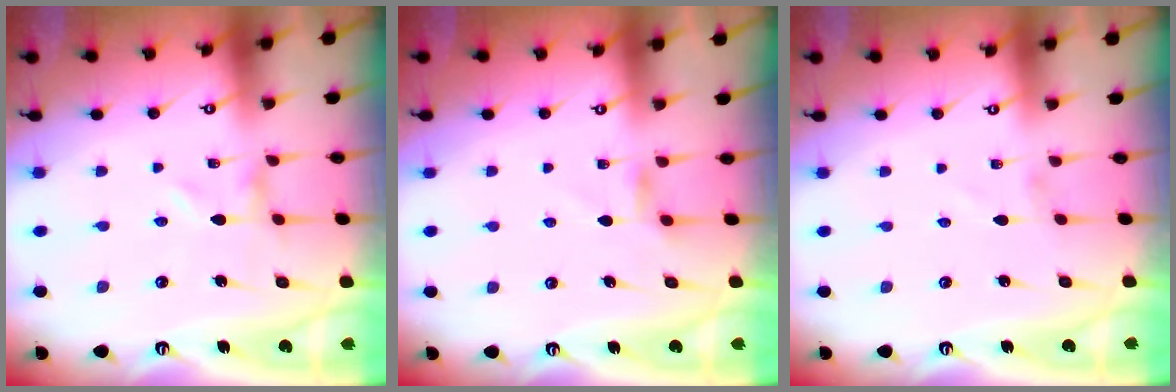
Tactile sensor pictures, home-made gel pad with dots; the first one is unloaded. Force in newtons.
{"total": 4.2, "press": 4.2, "slide": 0.5}
{"total": 1.5, "press": 1.5, "slide": 0.0}